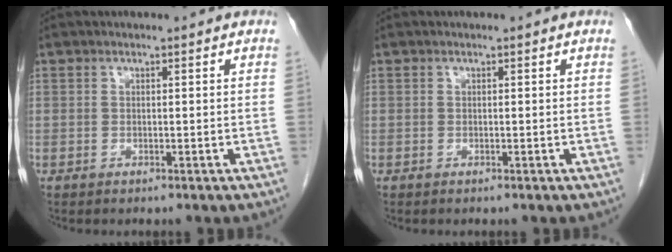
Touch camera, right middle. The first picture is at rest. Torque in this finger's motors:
{"motor_torque": [0.23, -0.13, 0.03, 0.01]}